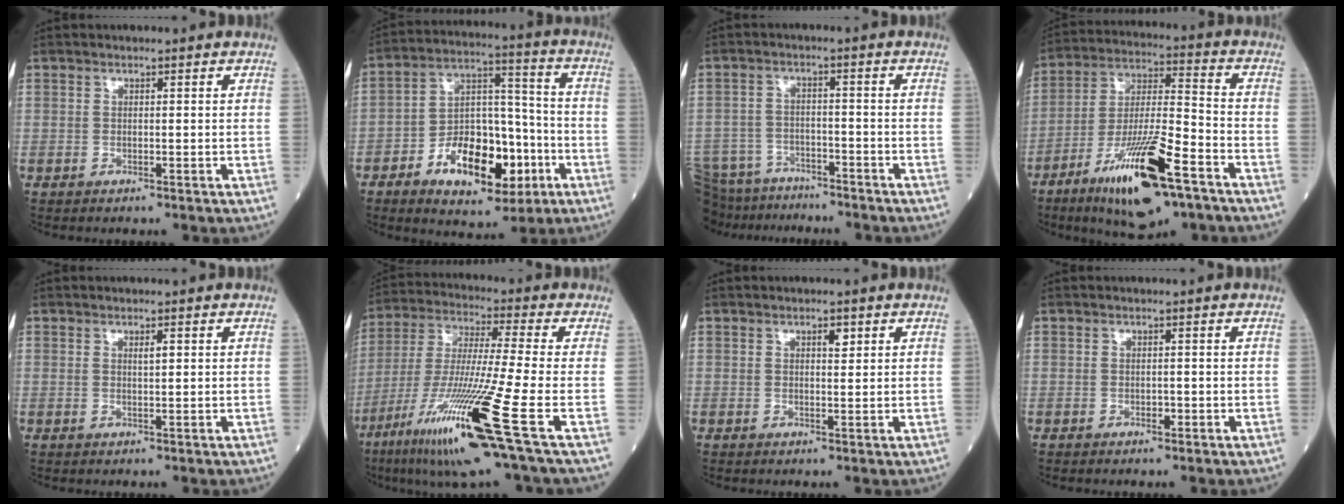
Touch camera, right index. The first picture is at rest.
{"total": 15.5, "force": [-6.4, 7.4, 12.0], "torque": [-0.201, 0.021, -0.099]}
{"total": 14.4, "force": [-12.6, 5.2, 4.4], "torque": [-0.107, -0.008, -0.189]}
{"total": 16.9, "force": [-9.4, 3.0, 13.7], "torque": [-0.259, -0.024, -0.161]}
{"total": 1.3, "force": [0.5, 0.2, 1.2], "torque": [-0.021, -0.002, 0.008]}
{"total": 18.6, "force": [-8.5, -1.3, 16.4], "torque": [-0.330, -0.048, -0.163]}
{"total": 1.5, "force": [0.8, 0.5, 1.2], "torque": [-0.017, -0.001, 0.010]}
{"total": 0.6, "force": [-0.2, 0.4, 0.3], "torque": [-0.002, 0.002, -0.003]}